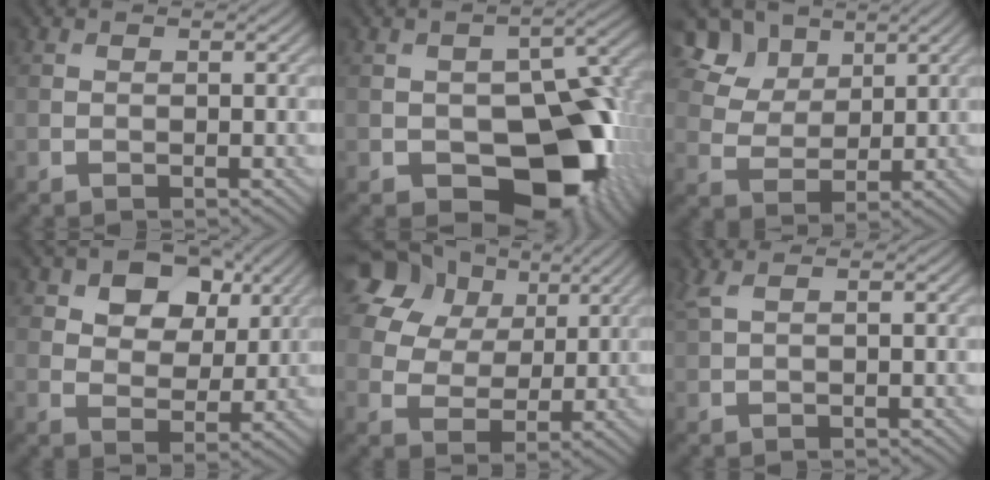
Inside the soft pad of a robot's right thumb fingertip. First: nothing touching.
{"total": 15.0, "force": [-5.1, 9.0, 10.8], "torque": [-0.130, -0.012, -0.084]}
{"total": 9.3, "force": [5.8, 5.8, 4.4], "torque": [-0.140, 0.002, 0.113]}
{"total": 8.7, "force": [4.3, 5.7, 5.0], "torque": [-0.086, -0.008, 0.064]}
{"total": 16.6, "force": [8.6, 11.7, 8.2], "torque": [-0.236, 0.058, 0.189]}
{"total": 2.1, "force": [1.2, 0.6, 1.7], "torque": [-0.043, 0.011, 0.027]}